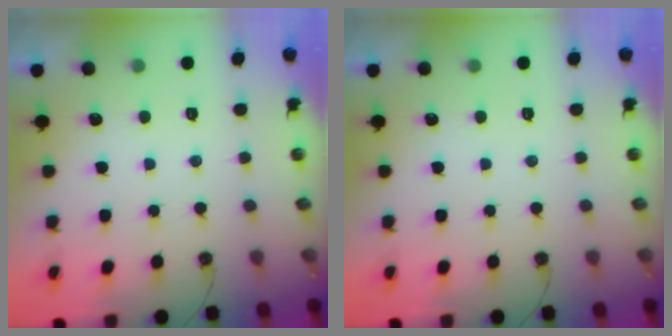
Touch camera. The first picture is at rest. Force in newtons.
{"total": 0.0}